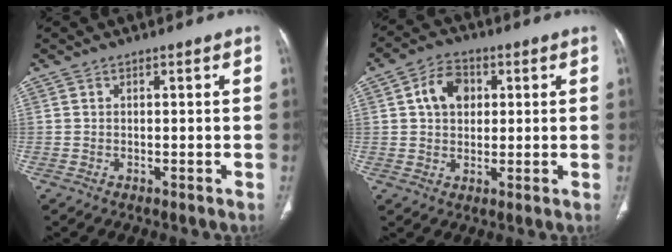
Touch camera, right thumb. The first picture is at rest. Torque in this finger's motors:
{"motor_torque": [-0.74, 0.78, -0.04, 0.18, 0.23]}